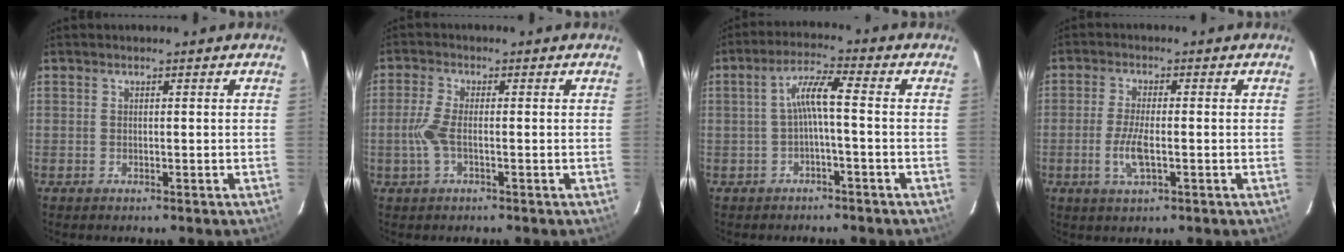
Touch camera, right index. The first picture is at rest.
{"total": 4.6, "force": [-1.0, 1.3, 4.3], "torque": [-0.102, 0.002, -0.022]}
{"total": 4.8, "force": [-1.1, 0.0, 4.7], "torque": [-0.102, 0.012, -0.019]}
{"total": 5.5, "force": [-1.6, 1.5, 5.1], "torque": [-0.107, -0.006, -0.031]}